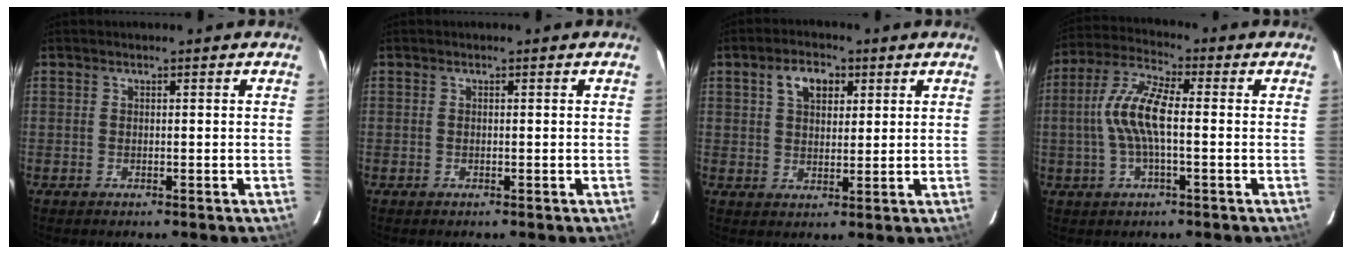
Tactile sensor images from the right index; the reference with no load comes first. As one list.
[{"total": 0.0}, {"total": 5.9, "force": [2.6, 3.7, 3.8], "torque": [-0.064, 0.019, 0.047]}, {"total": 10.2, "force": [-0.4, 3.0, 9.7], "torque": [-0.205, 0.013, -0.010]}]